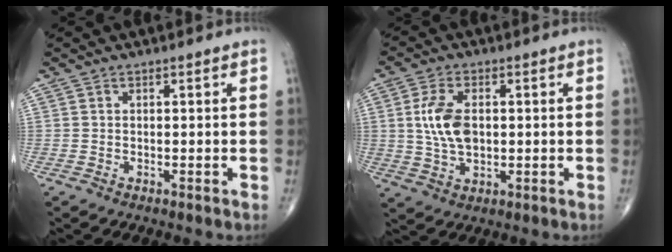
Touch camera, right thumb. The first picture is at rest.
{"total": 8.2, "force": [0.8, 4.8, 6.7], "torque": [-0.132, -0.002, 0.018]}